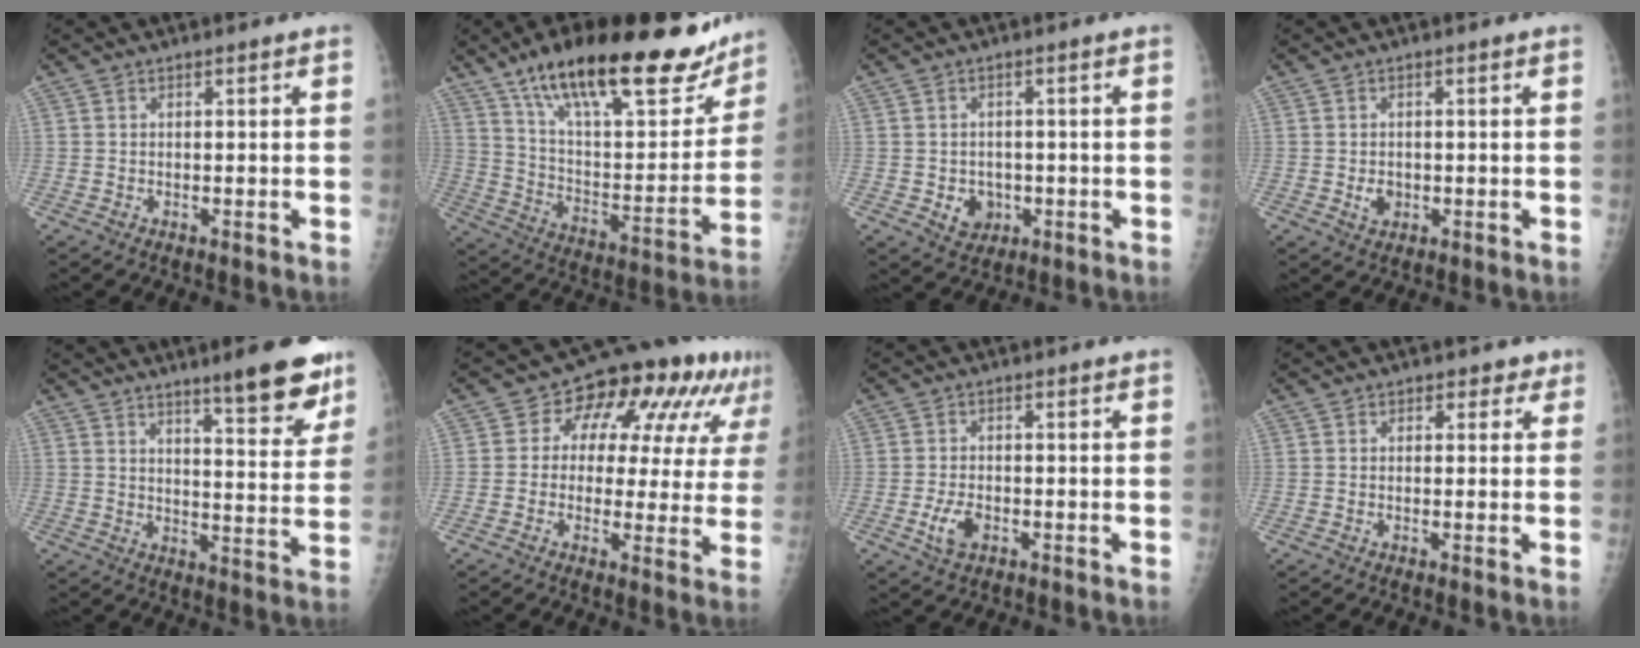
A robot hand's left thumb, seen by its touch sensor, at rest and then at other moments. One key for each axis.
{"total": 30.6, "fx": 20.9, "fy": 10.4, "fz": 19.7, "tx": -0.269, "ty": -0.054, "tz": 0.330}
{"total": 4.5, "fx": -1.1, "fy": 3.9, "fz": 2.0, "tx": -0.009, "ty": 0.005, "tz": -0.006}
{"total": 2.4, "fx": -0.4, "fy": 2.0, "fz": 1.3, "tx": -0.012, "ty": 0.001, "tz": -0.001}
{"total": 13.1, "fx": 9.1, "fy": 2.4, "fz": 9.2, "tx": -0.092, "ty": -0.056, "tz": 0.128}
{"total": 16.5, "fx": 6.4, "fy": 9.6, "fz": 11.7, "tx": -0.104, "ty": 0.019, "tz": 0.076}
{"total": 4.2, "fx": -1.6, "fy": 2.5, "fz": 3.0, "tx": -0.060, "ty": 0.004, "tz": -0.026}
{"total": 2.5, "fx": 1.2, "fy": 1.9, "fz": 1.0, "tx": 0.017, "ty": -0.001, "tz": 0.009}